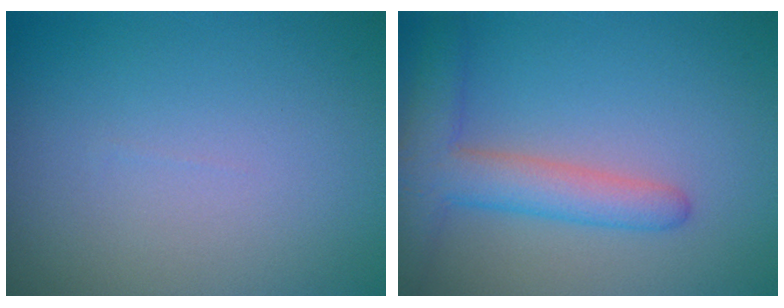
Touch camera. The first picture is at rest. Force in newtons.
{"total": 4.7, "press": 4.7, "slide": 0.2}